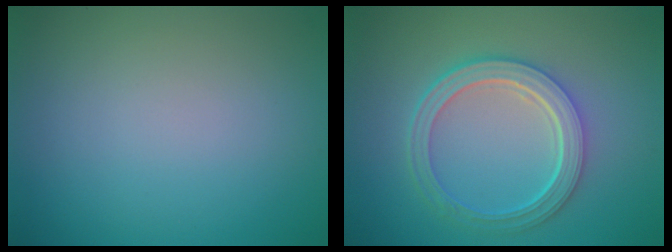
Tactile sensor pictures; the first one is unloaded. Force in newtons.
{"total": 5.4, "press": 4.0, "slide": 3.6}